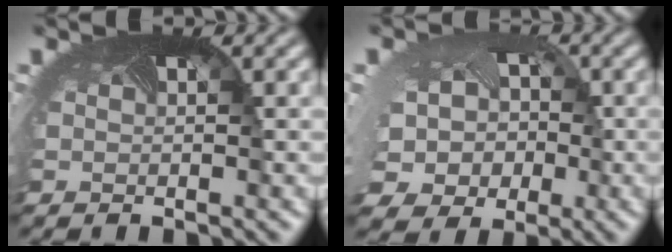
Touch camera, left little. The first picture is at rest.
{"total": 8.3, "force": [-1.6, 7.2, 3.8], "torque": [-0.097, -0.030, -0.027]}